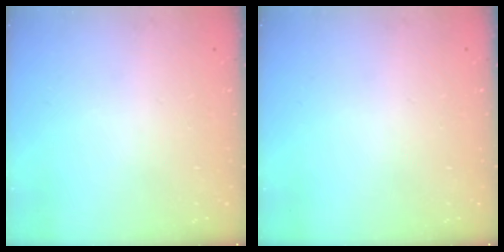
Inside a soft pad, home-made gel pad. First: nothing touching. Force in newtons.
{"total": 0.0}